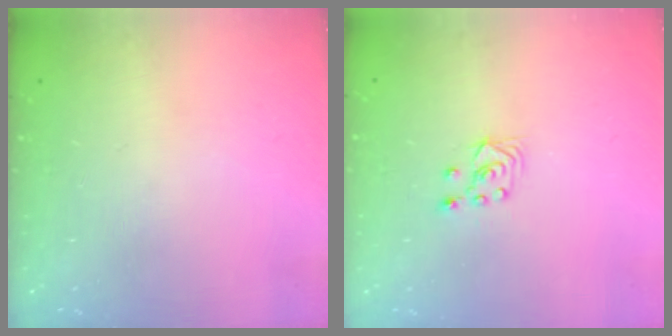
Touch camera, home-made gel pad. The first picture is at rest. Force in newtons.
{"total": 2.8, "press": 2.6, "slide": 1.1}